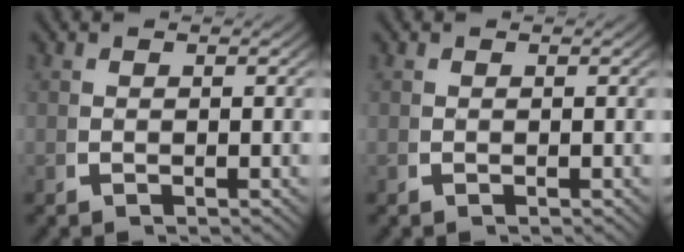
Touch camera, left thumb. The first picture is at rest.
{"total": 0.0}